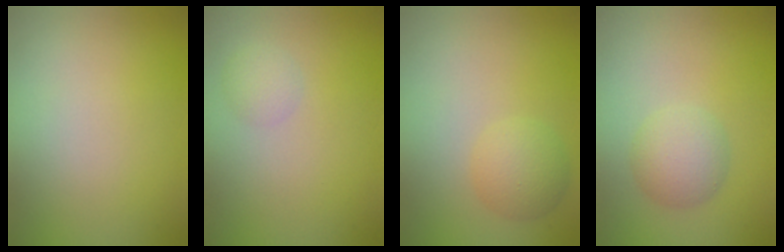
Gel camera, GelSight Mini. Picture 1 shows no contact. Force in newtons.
{"total": 1.3, "press": 1.3, "slide": 0.1}
{"total": 2.7, "press": 2.7, "slide": 0.1}
{"total": 2.9, "press": 2.9, "slide": 0.0}